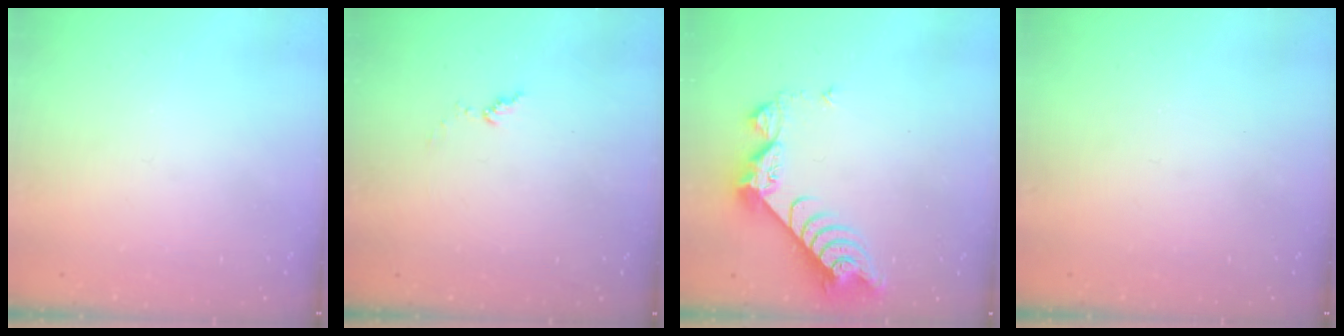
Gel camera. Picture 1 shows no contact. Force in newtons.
{"total": 4.9, "press": 4.9, "slide": 0.3}
{"total": 8.8, "press": 8.7, "slide": 0.9}
{"total": 0.5, "press": 0.5, "slide": 0.1}